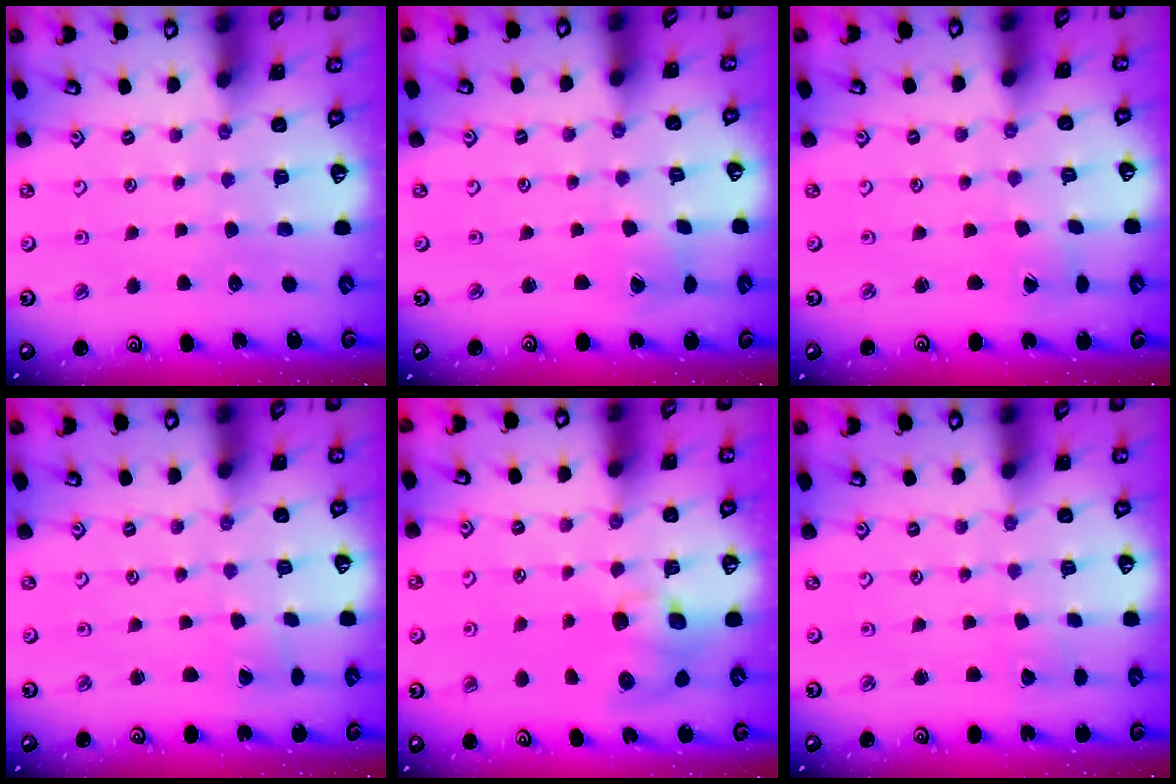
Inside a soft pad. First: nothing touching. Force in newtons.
{"total": 1.8, "press": 1.7, "slide": 0.2}
{"total": 0.8, "press": 0.8, "slide": 0.0}
{"total": 0.7, "press": 0.7, "slide": 0.1}
{"total": 8.2, "press": 8.1, "slide": 1.2}
{"total": 1.8, "press": 1.8, "slide": 0.1}